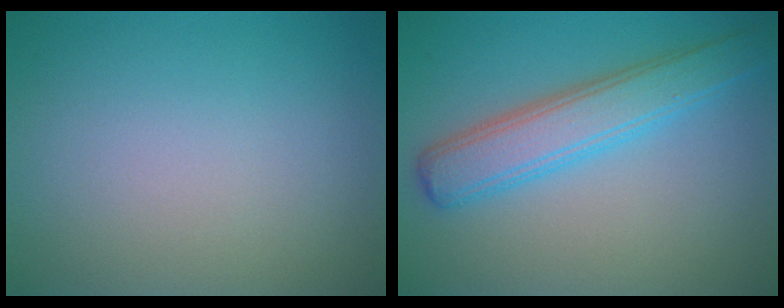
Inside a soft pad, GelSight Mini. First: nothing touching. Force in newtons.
{"total": 4.8, "press": 4.8, "slide": 0.3}